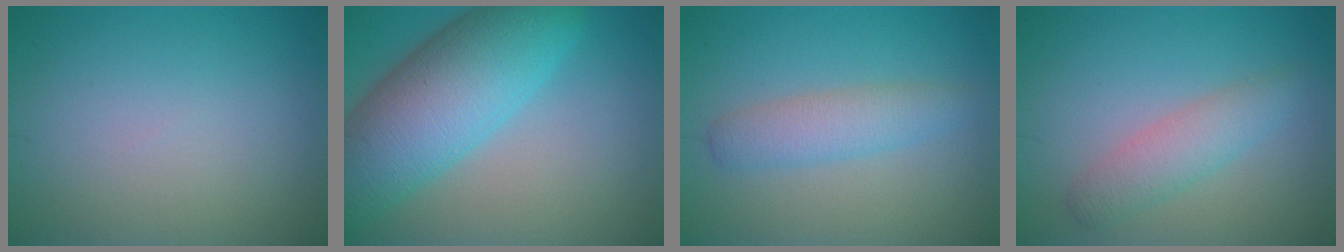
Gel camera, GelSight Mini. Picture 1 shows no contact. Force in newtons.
{"total": 10.5, "press": 10.5, "slide": 0.3}
{"total": 3.0, "press": 3.0, "slide": 0.1}
{"total": 2.9, "press": 2.9, "slide": 0.1}